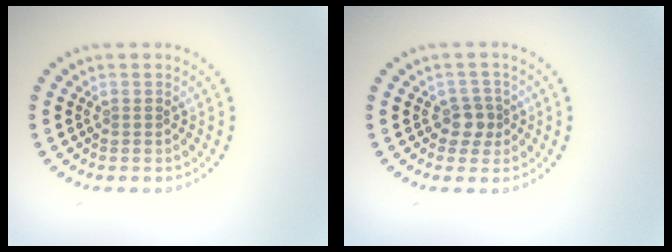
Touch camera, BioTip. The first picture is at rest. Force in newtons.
{"total": 1.9, "press": 1.6, "slide": 1.0}